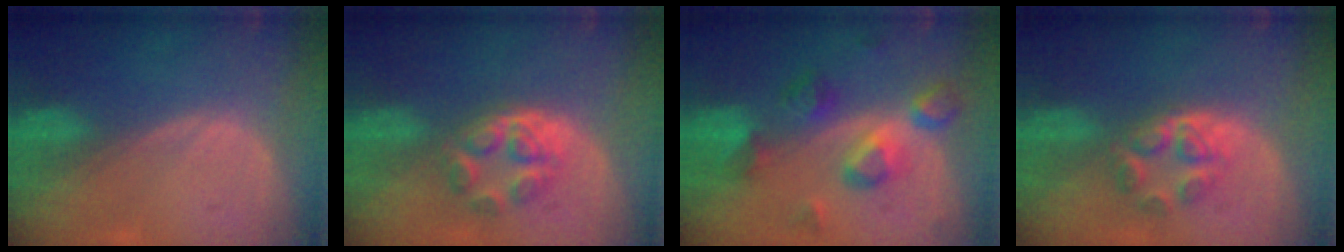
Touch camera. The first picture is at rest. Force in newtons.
{"total": 6.1, "press": 5.3, "slide": 3.2}
{"total": 7.5, "press": 7.5, "slide": 0.7}
{"total": 5.0, "press": 4.8, "slide": 1.6}